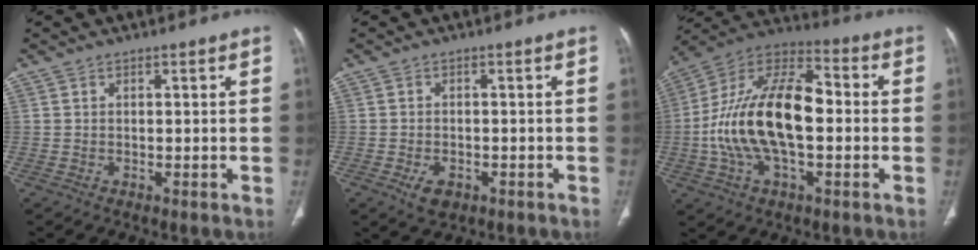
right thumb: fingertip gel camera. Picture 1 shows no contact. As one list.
[{"total": 3.8, "force": [-1.7, 2.4, 2.4], "torque": [-0.039, 0.004, -0.022]}, {"total": 21.5, "force": [-1.7, 10.8, 18.5], "torque": [-0.344, 0.038, -0.033]}]